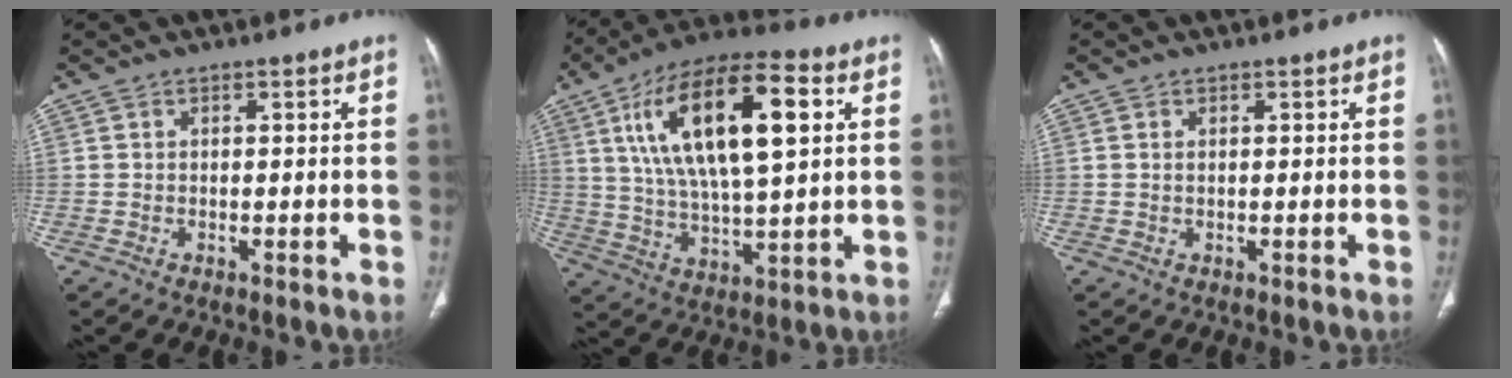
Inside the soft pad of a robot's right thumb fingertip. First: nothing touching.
{"total": 22.1, "force": [6.5, 8.3, 19.4], "torque": [-0.340, 0.001, 0.110]}
{"total": 0.5, "force": [0.2, 0.2, 0.4], "torque": [-0.014, 0.004, 0.006]}